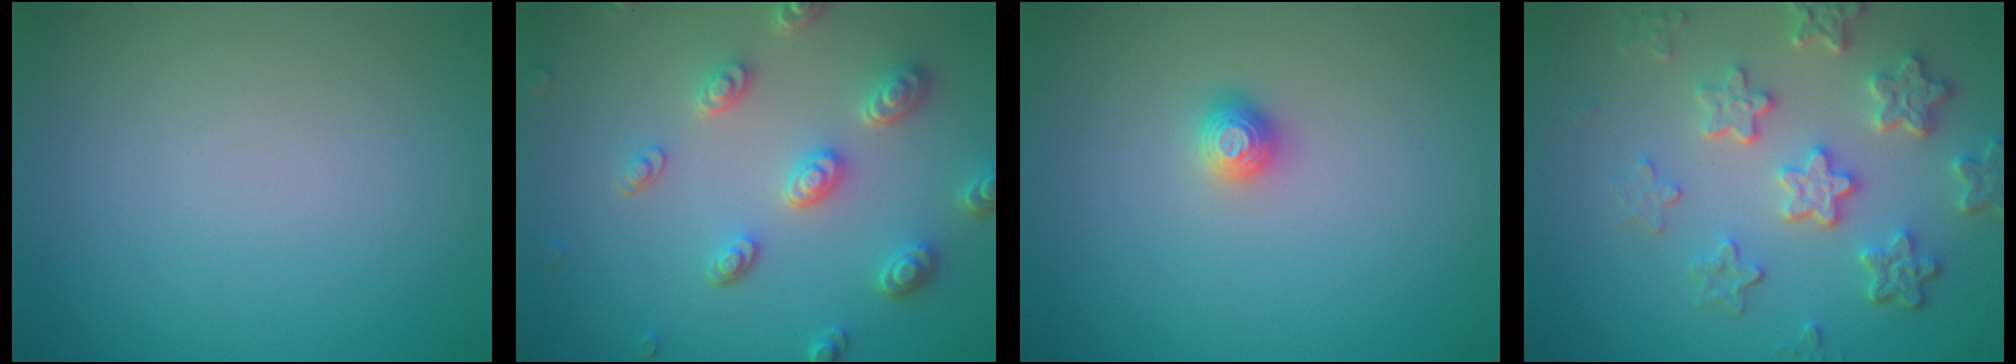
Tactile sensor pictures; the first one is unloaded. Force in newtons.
{"total": 4.6, "press": 3.6, "slide": 2.9}
{"total": 1.2, "press": 1.1, "slide": 0.2}
{"total": 5.7, "press": 4.3, "slide": 3.7}